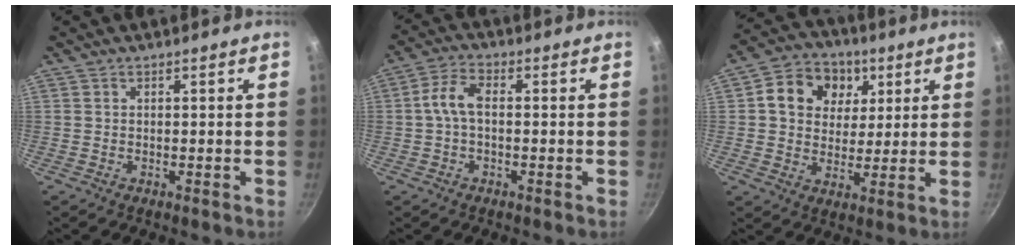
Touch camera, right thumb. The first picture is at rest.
{"total": 5.3, "force": [-0.2, 2.9, 4.5], "torque": [-0.093, 0.025, -0.011]}
{"total": 12.7, "force": [4.2, 10.4, 6.0], "torque": [-0.073, -0.002, 0.056]}